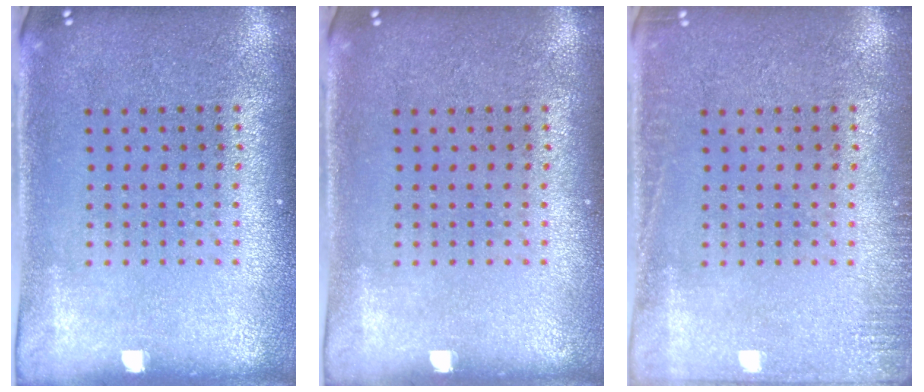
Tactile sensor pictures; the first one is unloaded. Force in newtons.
{"total": 0.0}
{"total": 1.4, "press": 1.4, "slide": 0.4}